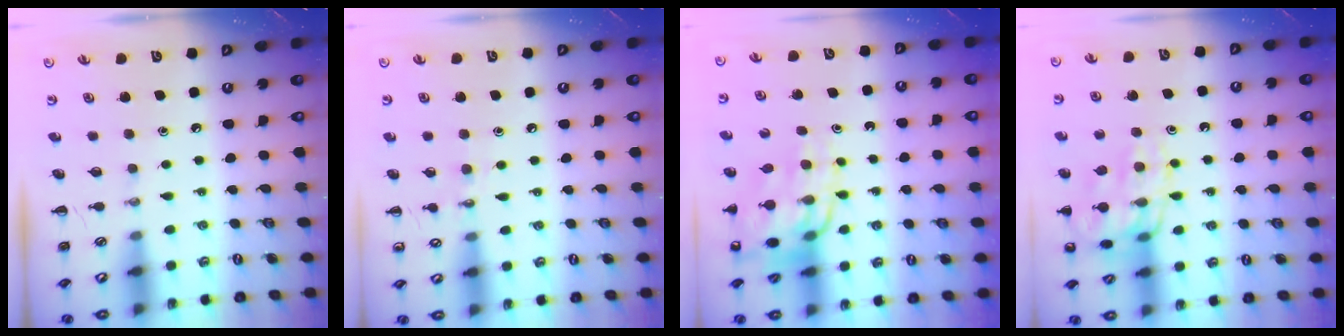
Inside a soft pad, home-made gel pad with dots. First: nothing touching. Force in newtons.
{"total": 5.4, "press": 5.2, "slide": 1.5}
{"total": 13.8, "press": 13.4, "slide": 3.4}
{"total": 15.7, "press": 15.6, "slide": 1.4}